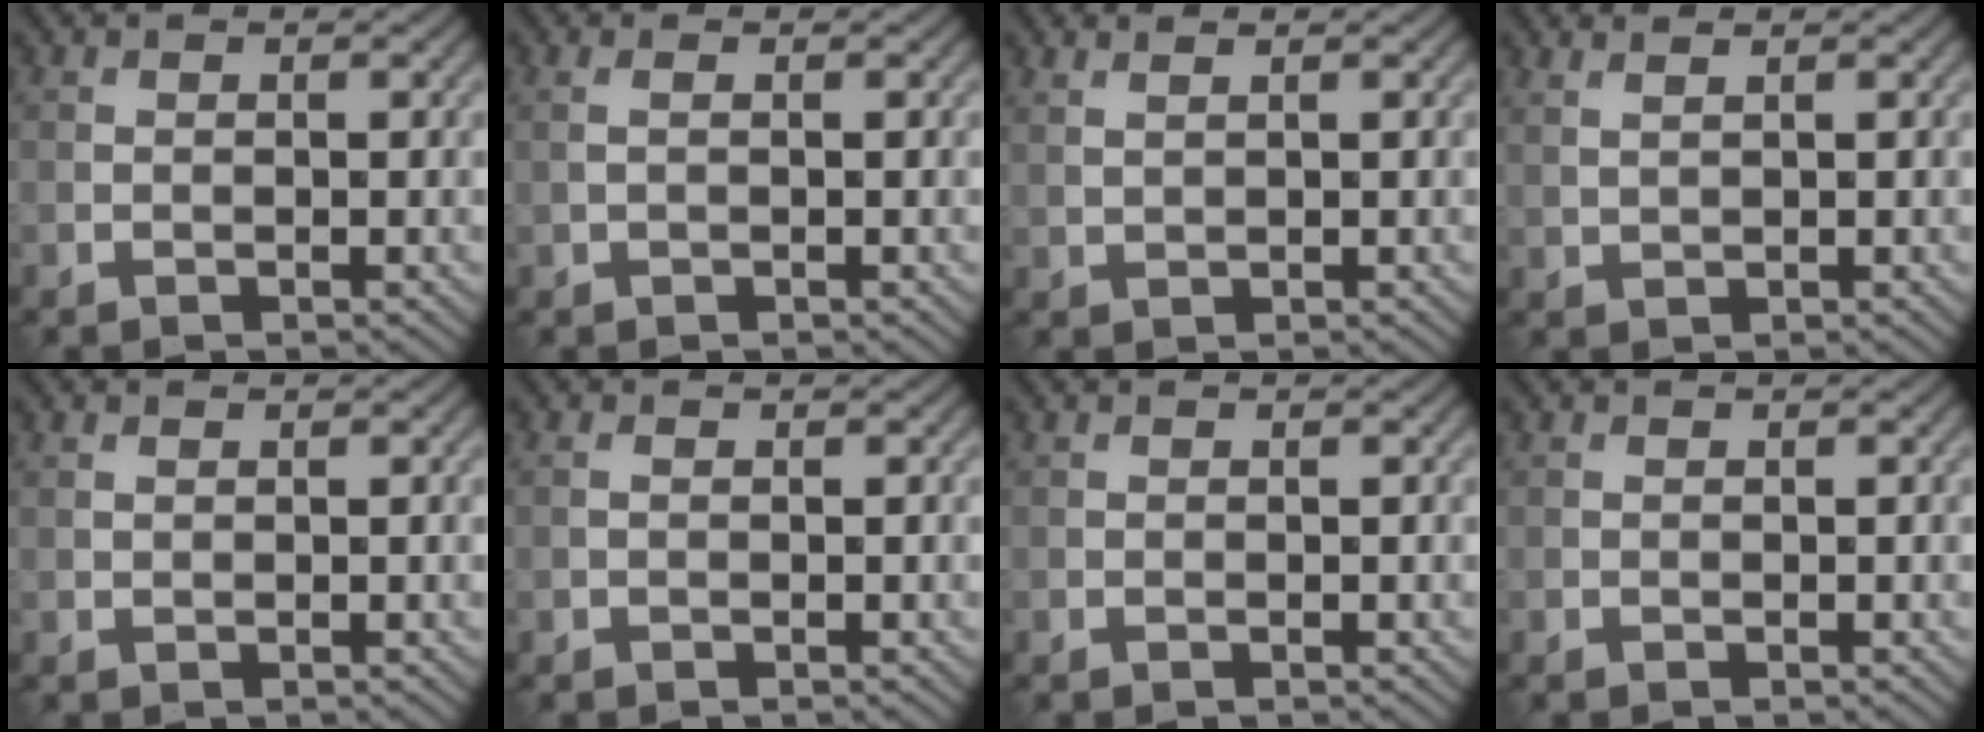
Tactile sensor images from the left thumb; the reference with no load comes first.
{"total": 0.8, "force": [0.1, 0.2, 0.8], "torque": [-0.020, 0.003, 0.000]}
{"total": 1.5, "force": [1.2, 0.3, 0.9], "torque": [-0.019, 0.000, 0.021]}
{"total": 1.9, "force": [1.4, 0.4, 1.1], "torque": [-0.020, 0.001, 0.022]}
{"total": 0.7, "force": [0.4, 0.4, 0.4], "torque": [-0.012, 0.001, 0.009]}
{"total": 0.5, "force": [0.0, 0.2, 0.5], "torque": [-0.014, 0.002, 0.000]}
{"total": 0.0}
{"total": 0.0}